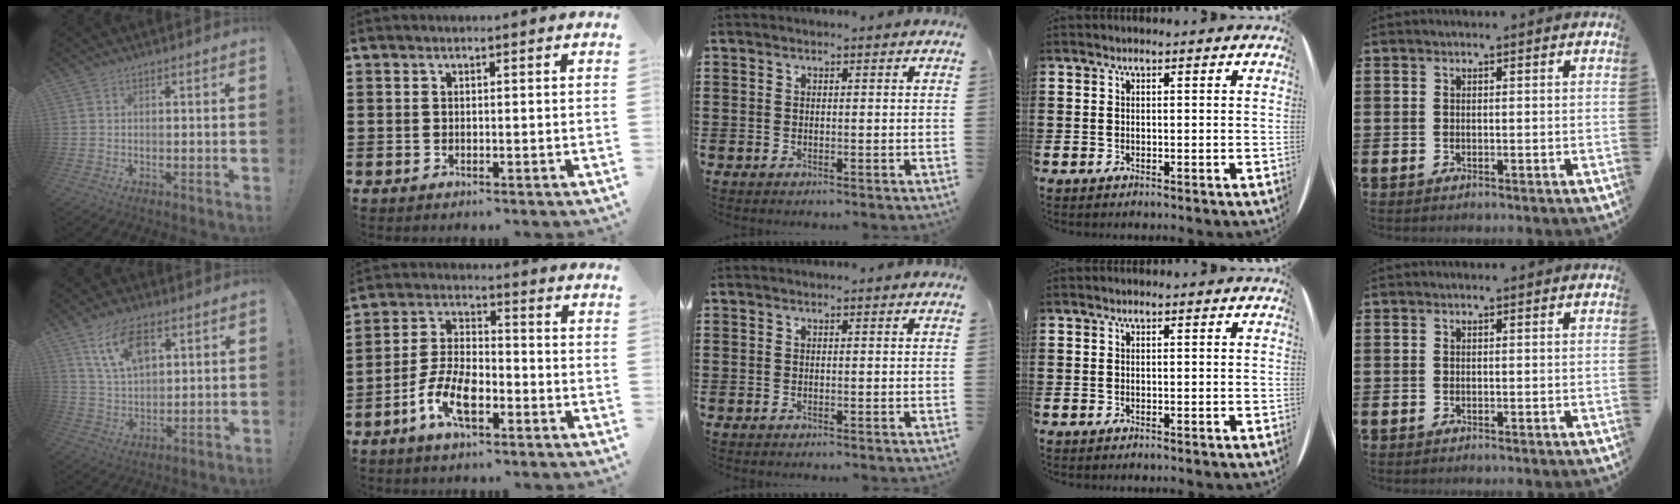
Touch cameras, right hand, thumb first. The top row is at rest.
{"thumb": {"total": 12.8, "force": [6.5, 7.0, 8.5], "torque": [-0.152, -0.010, 0.124]}, "index": {"total": 8.0, "force": [-4.0, 3.7, 5.9], "torque": [-0.137, 0.001, -0.080]}}